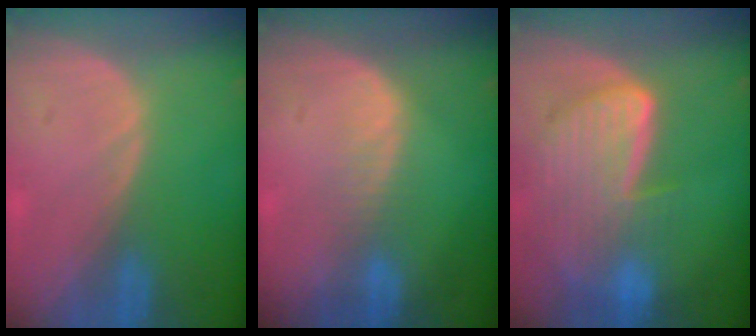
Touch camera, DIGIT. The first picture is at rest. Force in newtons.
{"total": 2.4, "press": 2.4, "slide": 0.2}
{"total": 9.1, "press": 8.0, "slide": 4.3}